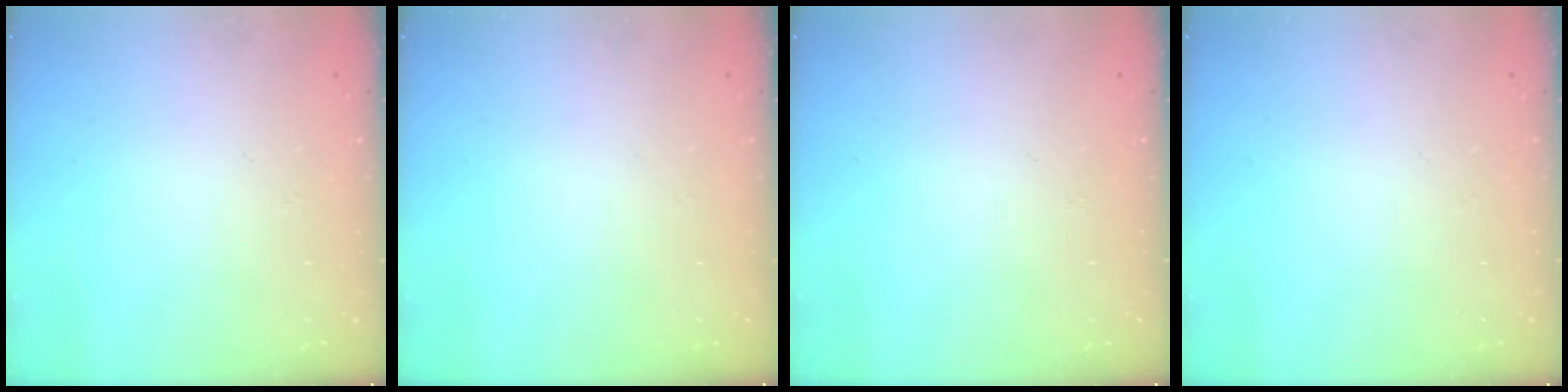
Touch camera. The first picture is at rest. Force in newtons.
{"total": 0.0}
{"total": 0.0}
{"total": 0.0}